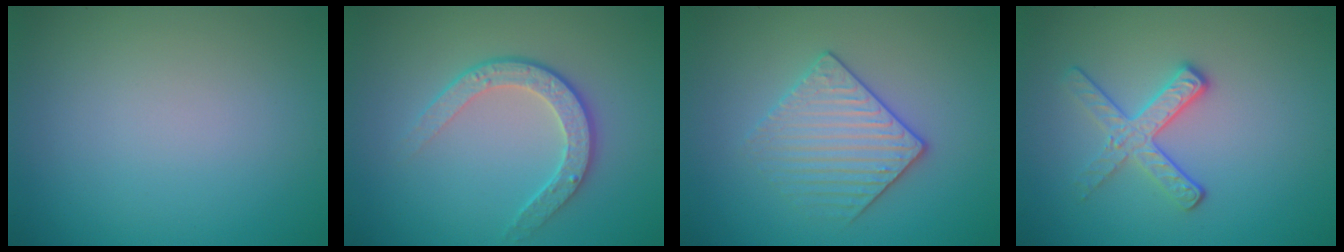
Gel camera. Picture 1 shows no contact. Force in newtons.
{"total": 3.2, "press": 2.6, "slide": 1.8}
{"total": 3.2, "press": 3.1, "slide": 0.9}
{"total": 2.9, "press": 2.6, "slide": 1.3}